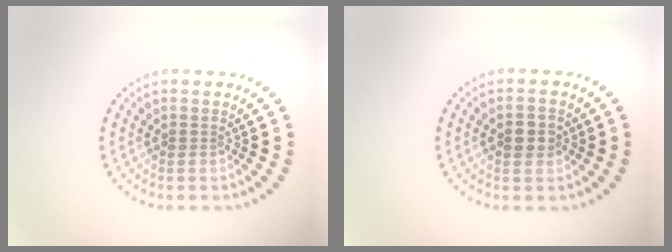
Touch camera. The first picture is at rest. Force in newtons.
{"total": 2.2, "press": 2.2, "slide": 0.1}